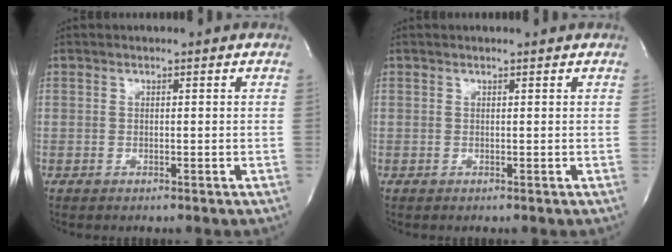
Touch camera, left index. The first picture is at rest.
{"total": 0.7, "force": [0.6, -0.1, 0.1], "torque": [-0.007, -0.003, 0.008]}